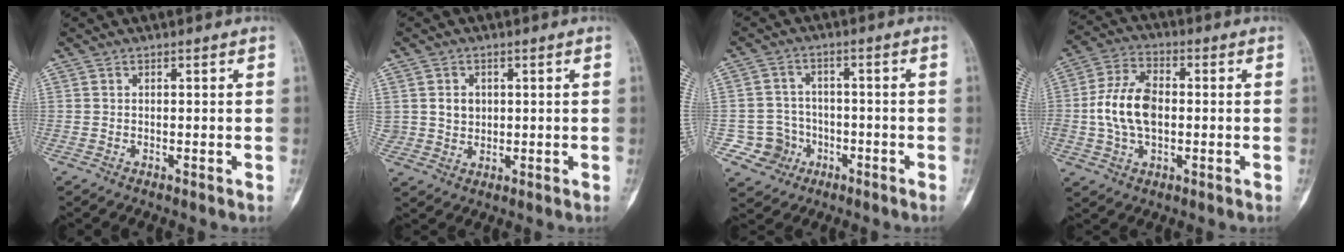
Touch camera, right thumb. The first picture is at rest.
{"total": 4.1, "force": [0.8, 3.6, 1.8], "torque": [-0.013, -0.002, 0.020]}
{"total": 6.9, "force": [-2.7, 6.3, 0.5], "torque": [0.024, 0.022, -0.041]}
{"total": 11.8, "force": [-0.4, 7.3, 9.2], "torque": [-0.175, 0.020, -0.010]}